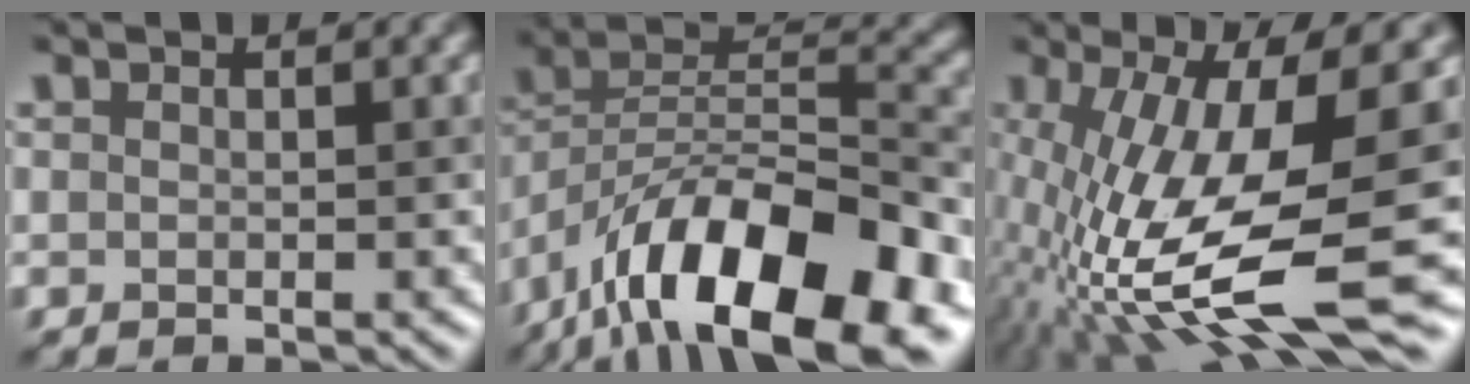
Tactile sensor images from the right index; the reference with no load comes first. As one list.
[{"total": 15.2, "force": [-9.1, 5.8, 10.7], "torque": [-0.179, 0.014, -0.167]}, {"total": 15.2, "force": [-3.0, 5.0, 14.1], "torque": [-0.280, -0.009, -0.046]}]